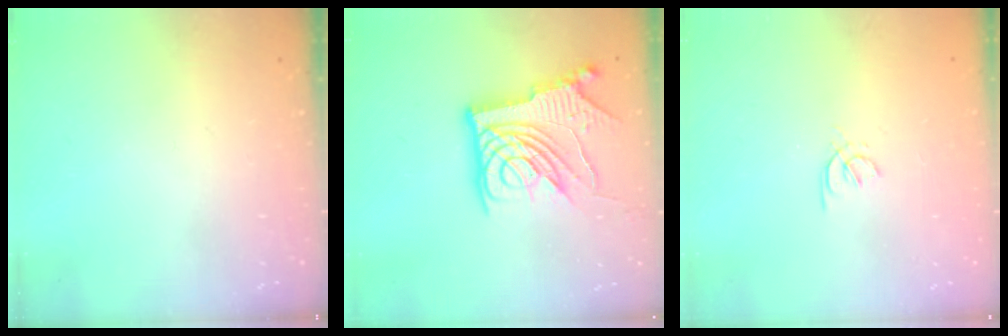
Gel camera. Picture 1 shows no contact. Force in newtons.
{"total": 16.5, "press": 16.4, "slide": 1.7}
{"total": 1.2, "press": 1.2, "slide": 0.4}